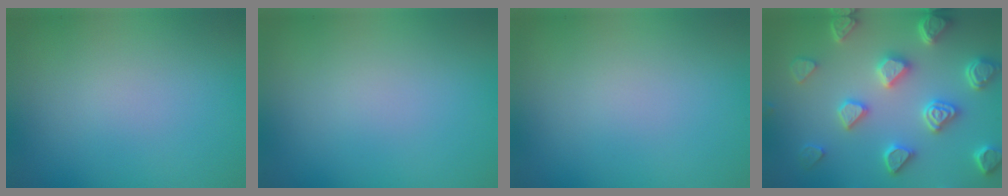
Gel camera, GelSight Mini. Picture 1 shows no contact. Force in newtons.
{"total": 0.0}
{"total": 0.0}
{"total": 6.1, "press": 5.3, "slide": 3.0}